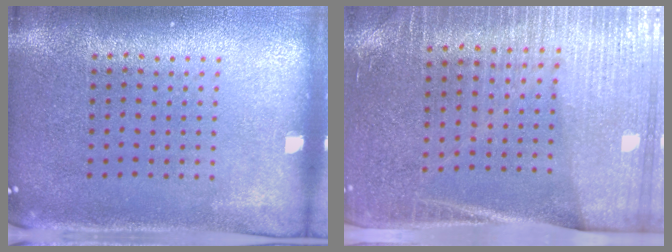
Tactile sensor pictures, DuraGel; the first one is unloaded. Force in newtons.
{"total": 3.4, "press": 3.1, "slide": 1.4}